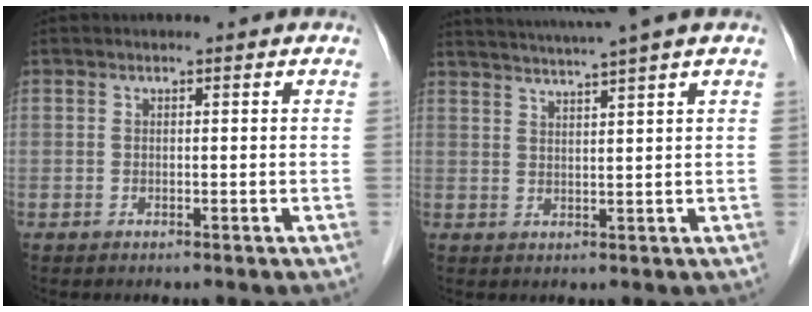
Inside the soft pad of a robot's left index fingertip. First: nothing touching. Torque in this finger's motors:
{"motor_torque": [0.00, -0.94, 0.39, 0.10]}